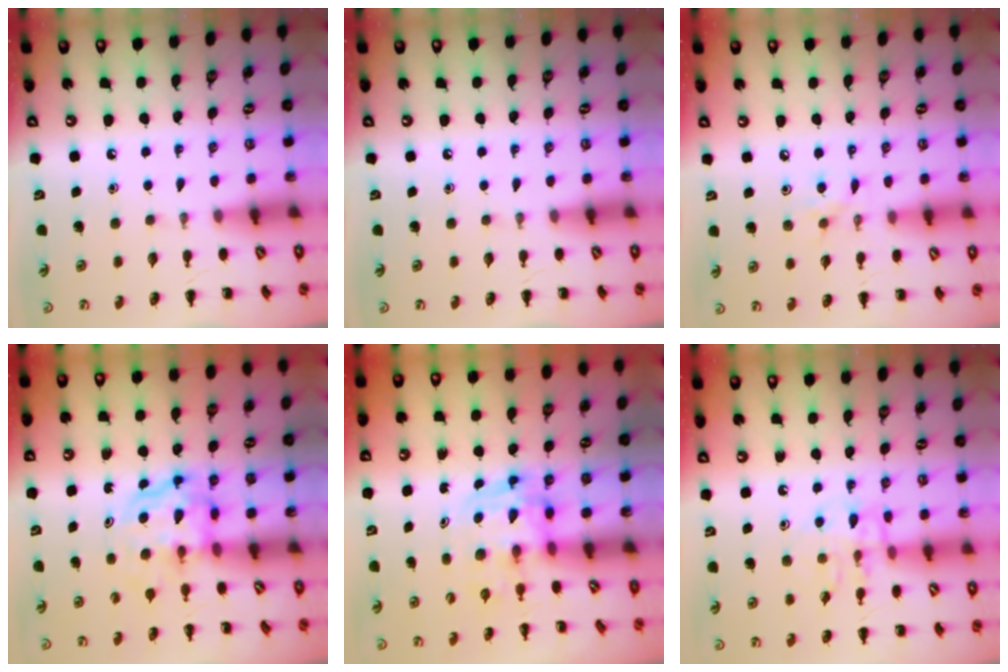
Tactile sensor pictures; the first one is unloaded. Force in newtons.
{"total": 0.0}
{"total": 4.0, "press": 3.8, "slide": 1.2}
{"total": 4.0, "press": 4.0, "slide": 0.4}
{"total": 3.7, "press": 3.7, "slide": 0.6}
{"total": 10.6, "press": 10.6, "slide": 0.5}